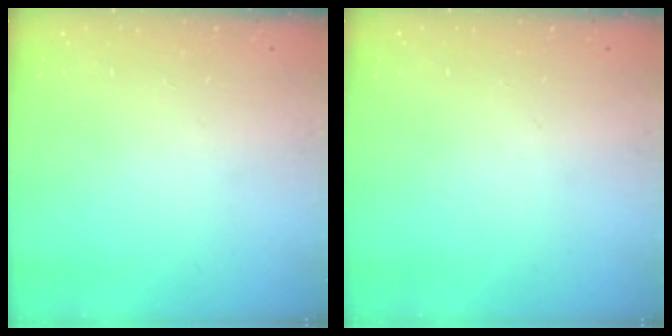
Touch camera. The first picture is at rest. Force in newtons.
{"total": 0.0}